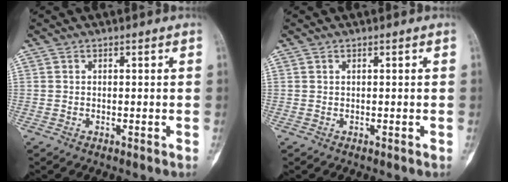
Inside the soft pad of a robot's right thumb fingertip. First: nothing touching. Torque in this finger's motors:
{"motor_torque": [-0.01, 0.00, -0.01, 0.01, -0.01]}